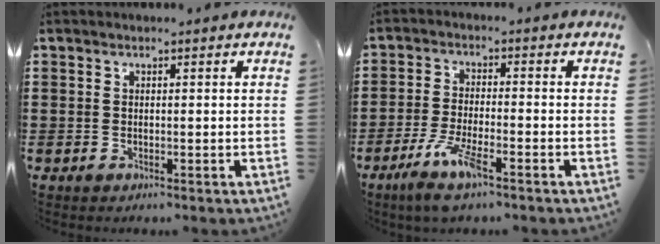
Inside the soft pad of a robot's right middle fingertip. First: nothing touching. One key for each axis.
{"total": 6.6, "fx": -4.1, "fy": 1.0, "fz": 5.1, "tx": -0.105, "ty": -0.011, "tz": -0.073}